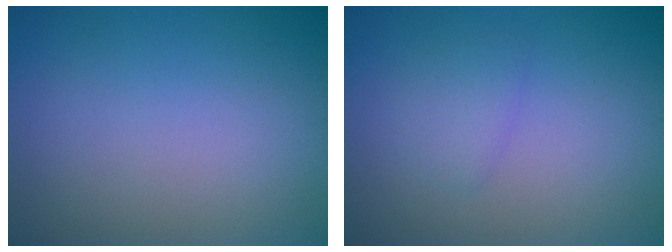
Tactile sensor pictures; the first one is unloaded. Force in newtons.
{"total": 1.3, "press": 1.3, "slide": 0.1}